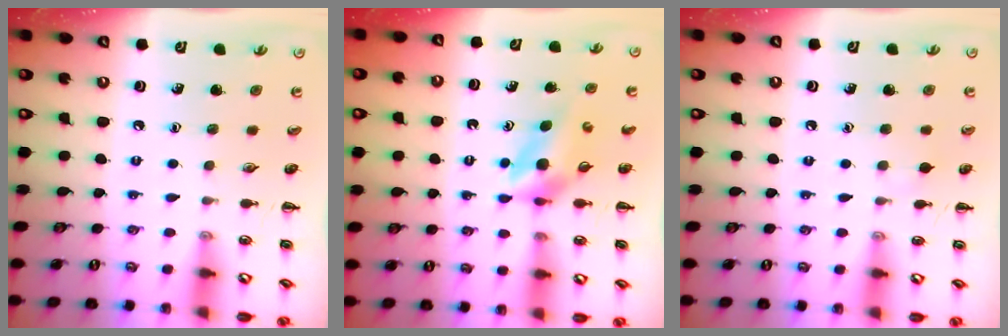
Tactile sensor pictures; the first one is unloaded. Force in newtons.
{"total": 4.2, "press": 4.1, "slide": 0.8}
{"total": 4.0, "press": 3.7, "slide": 1.6}